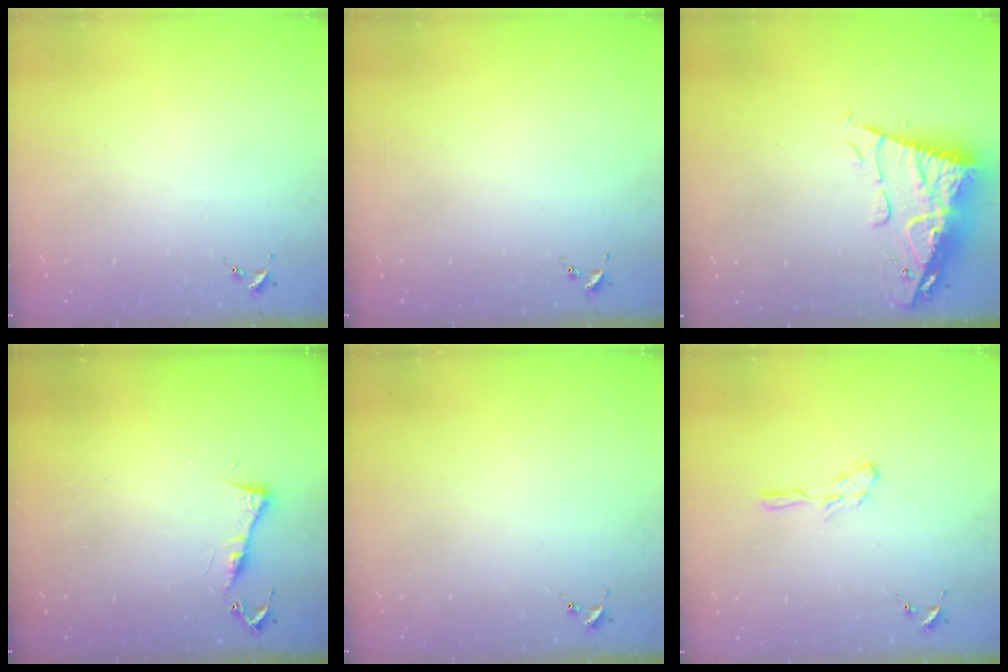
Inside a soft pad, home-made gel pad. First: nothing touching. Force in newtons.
{"total": 0.0}
{"total": 14.0, "press": 13.9, "slide": 1.3}
{"total": 5.6, "press": 5.5, "slide": 0.8}
{"total": 0.0}
{"total": 4.4, "press": 4.3, "slide": 0.3}